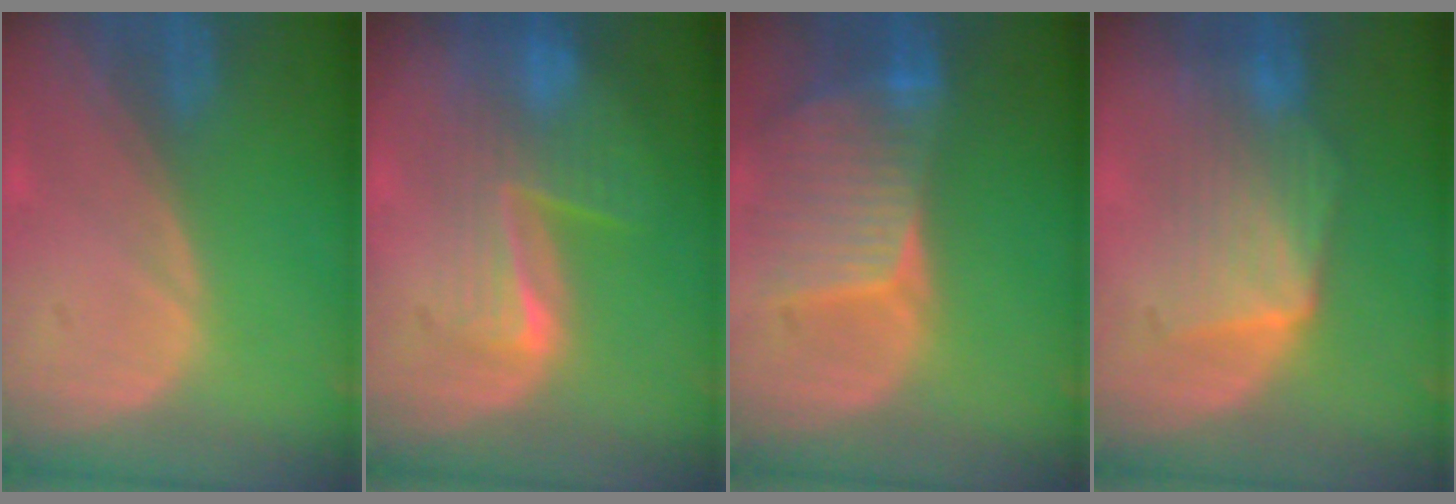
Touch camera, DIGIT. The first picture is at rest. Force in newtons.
{"total": 6.9, "press": 6.7, "slide": 1.8}
{"total": 8.8, "press": 7.8, "slide": 4.1}
{"total": 7.4, "press": 7.4, "slide": 0.7}